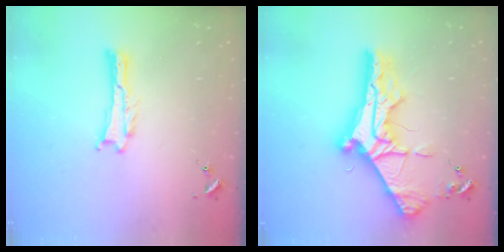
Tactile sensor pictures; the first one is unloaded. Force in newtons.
{"total": 10.8, "press": 10.7, "slide": 1.2}